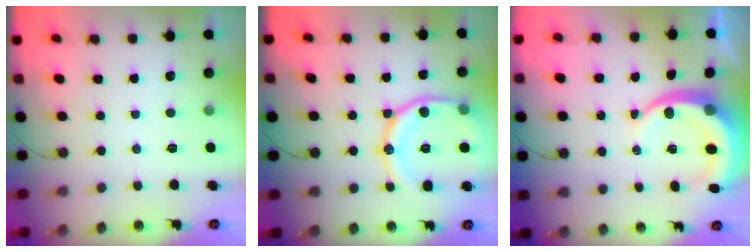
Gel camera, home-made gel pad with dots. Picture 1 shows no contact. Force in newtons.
{"total": 18.0, "press": 17.9, "slide": 2.1}
{"total": 8.9, "press": 8.8, "slide": 1.0}